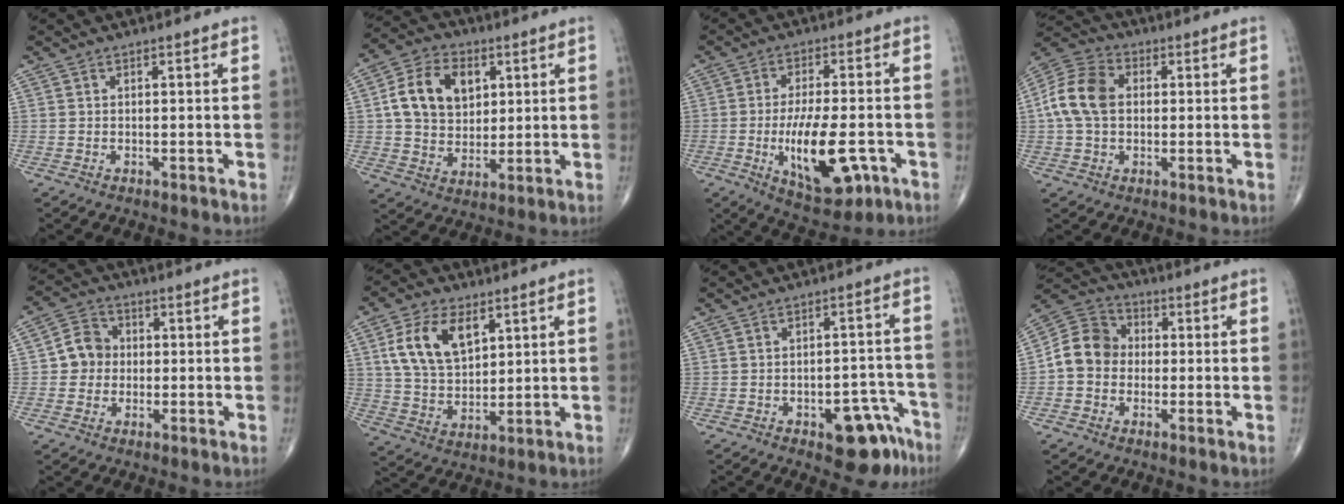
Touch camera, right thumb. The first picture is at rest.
{"total": 13.3, "force": [3.4, 9.7, 8.4], "torque": [-0.117, -0.002, 0.059]}
{"total": 14.4, "force": [-4.0, 6.0, 12.5], "torque": [-0.195, 0.005, -0.051]}
{"total": 11.1, "force": [0.8, 8.0, 7.7], "torque": [-0.149, 0.026, 0.006]}
{"total": 6.2, "force": [-0.1, 5.7, 2.5], "torque": [-0.018, 0.015, -0.013]}
{"total": 12.4, "force": [4.8, 7.5, 8.7], "torque": [-0.147, -0.014, 0.097]}
{"total": 10.0, "force": [-5.6, 4.8, 6.7], "torque": [-0.052, 0.047, -0.065]}
{"total": 9.4, "force": [-0.9, 8.1, 4.6], "torque": [-0.067, 0.034, -0.031]}